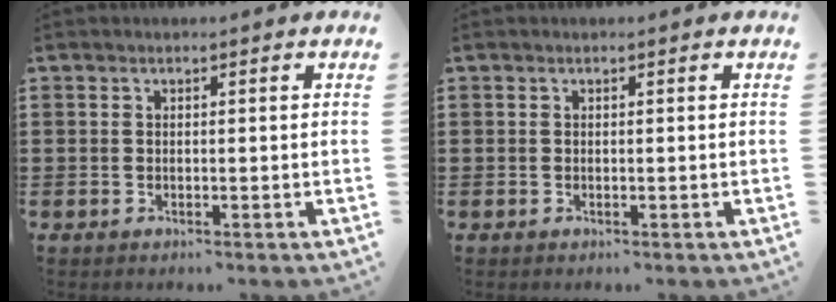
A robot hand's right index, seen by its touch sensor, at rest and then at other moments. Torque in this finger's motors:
{"motor_torque": [-0.31, 1.83, 0.00, 0.00]}